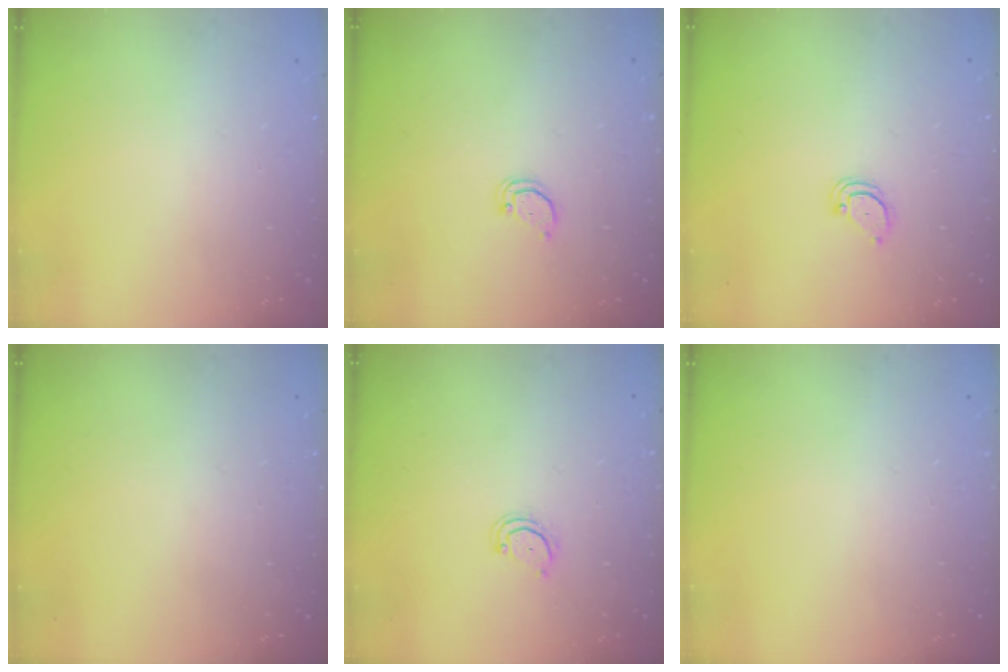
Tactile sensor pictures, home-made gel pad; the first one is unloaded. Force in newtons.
{"total": 2.0, "press": 2.0, "slide": 0.2}
{"total": 3.0, "press": 3.0, "slide": 0.2}
{"total": 0.0}
{"total": 3.3, "press": 3.3, "slide": 0.2}
{"total": 0.0}